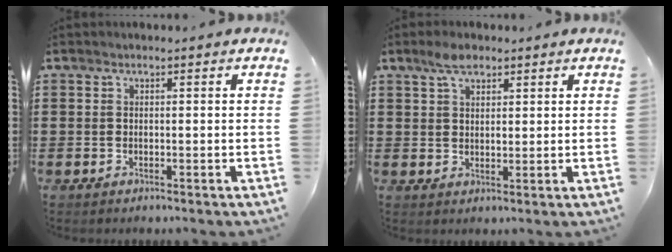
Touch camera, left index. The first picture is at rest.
{"total": 4.0, "force": [2.7, 2.3, 2.0], "torque": [-0.039, 0.008, 0.046]}